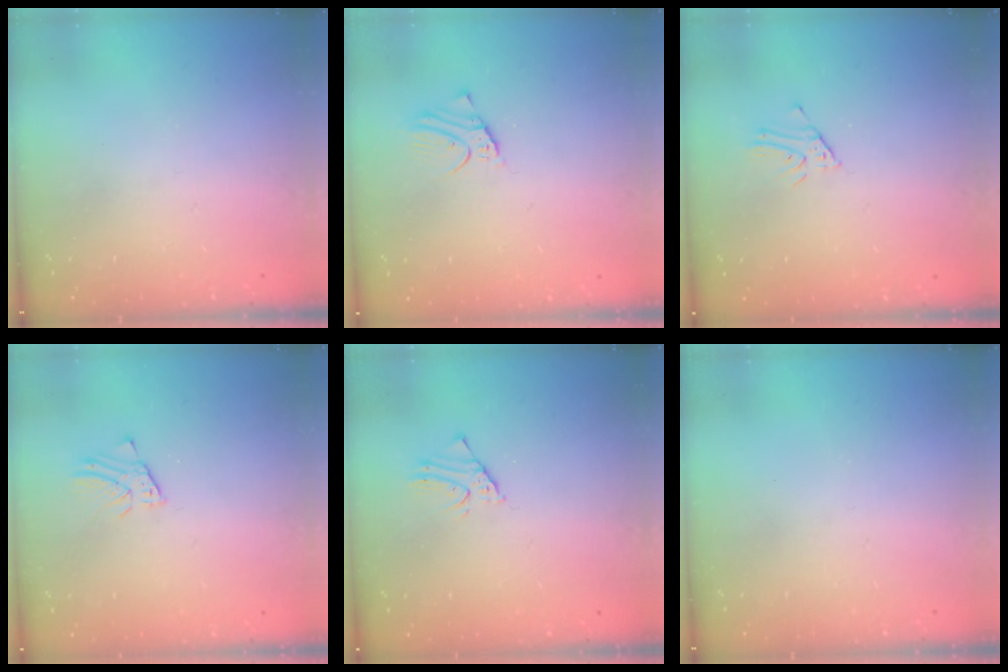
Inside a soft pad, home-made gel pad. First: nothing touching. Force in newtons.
{"total": 2.7, "press": 2.7, "slide": 0.2}
{"total": 2.9, "press": 2.9, "slide": 0.2}
{"total": 2.1, "press": 2.1, "slide": 0.1}
{"total": 1.6, "press": 1.6, "slide": 0.1}
{"total": 0.0}